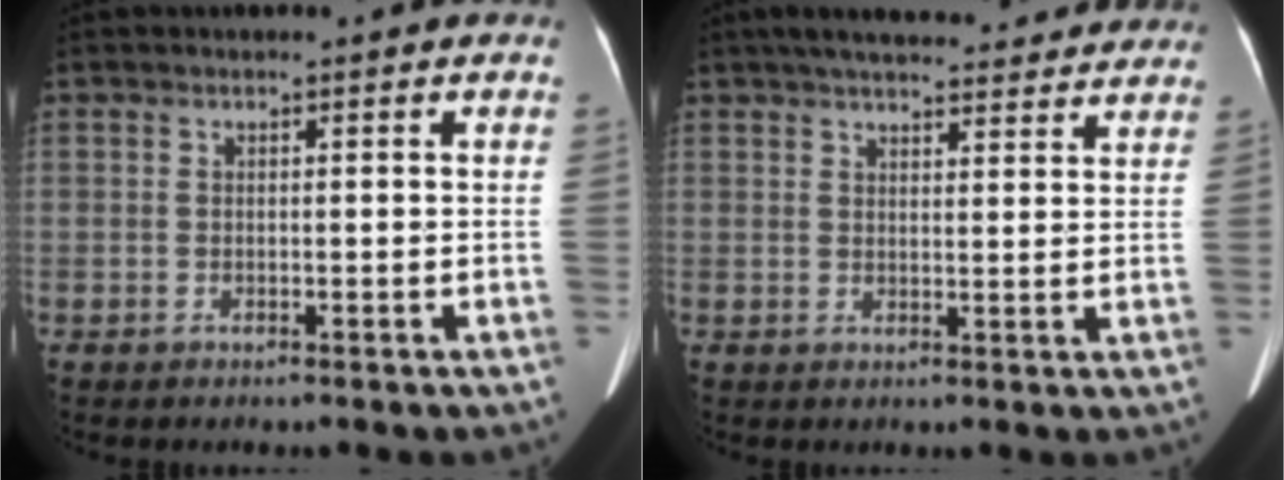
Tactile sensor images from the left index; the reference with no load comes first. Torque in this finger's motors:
{"motor_torque": [0.76, -1.38, 0.07, 0.03]}